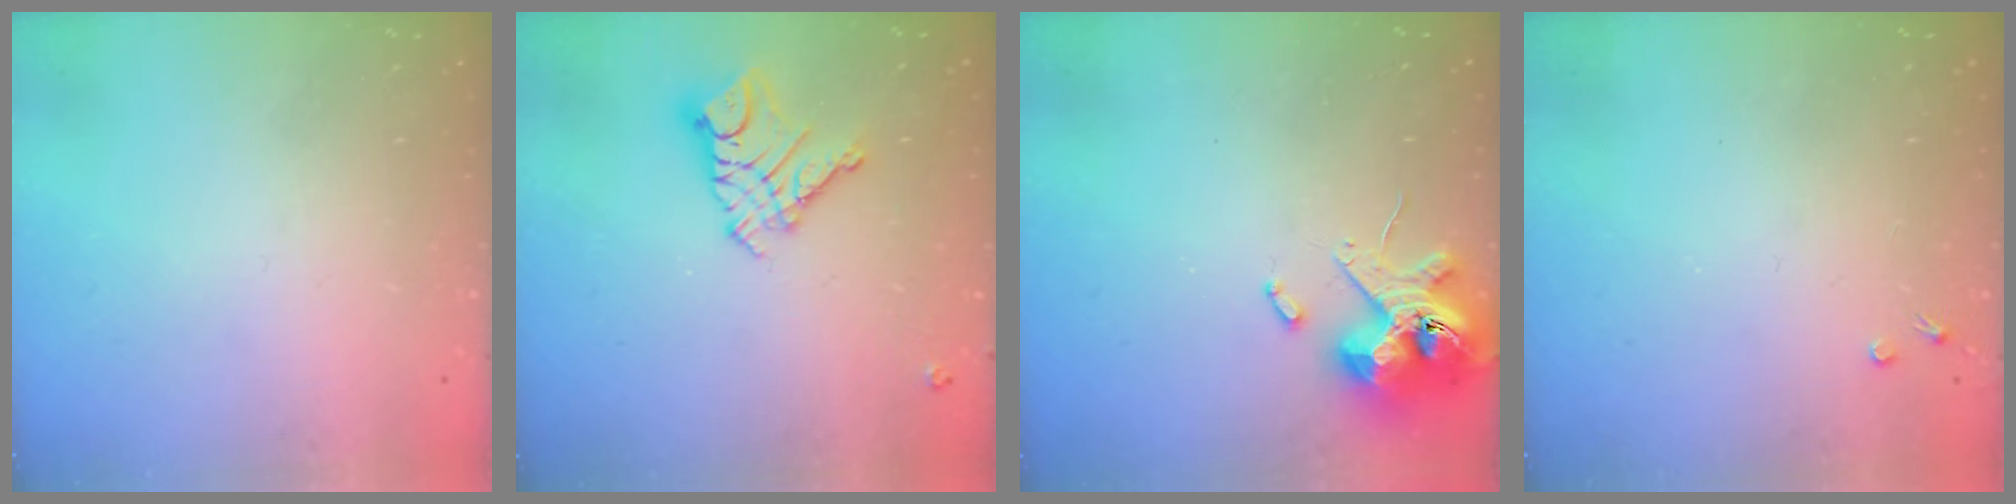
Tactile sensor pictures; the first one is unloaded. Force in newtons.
{"total": 10.3, "press": 10.3, "slide": 1.0}
{"total": 10.9, "press": 10.7, "slide": 1.7}
{"total": 2.7, "press": 2.7, "slide": 0.4}